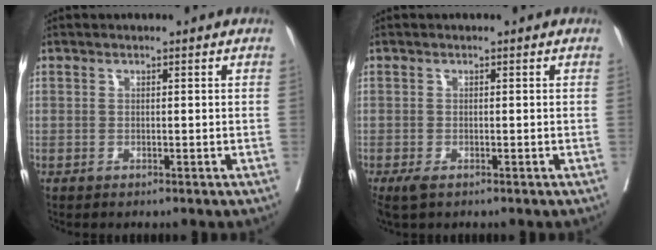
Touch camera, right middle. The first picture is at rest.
{"total": 2.1, "force": [-1.3, 0.8, 1.5], "torque": [-0.033, -0.009, -0.018]}